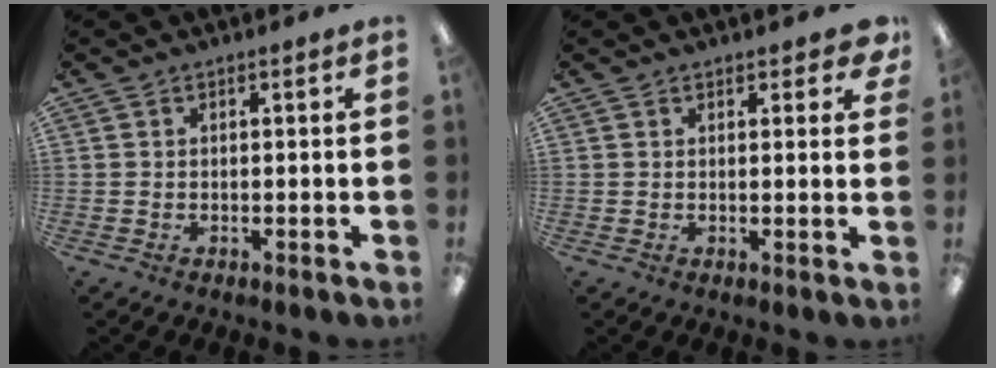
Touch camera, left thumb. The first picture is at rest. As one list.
[{"total": 2.9, "force": [2.1, 1.3, 1.6], "torque": [-0.019, -0.002, 0.034]}]